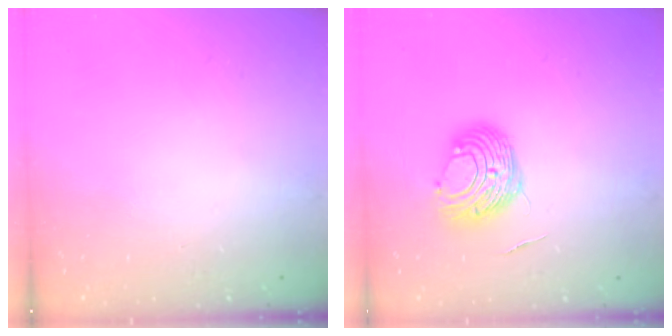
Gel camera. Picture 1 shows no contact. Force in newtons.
{"total": 10.2, "press": 10.2, "slide": 0.8}